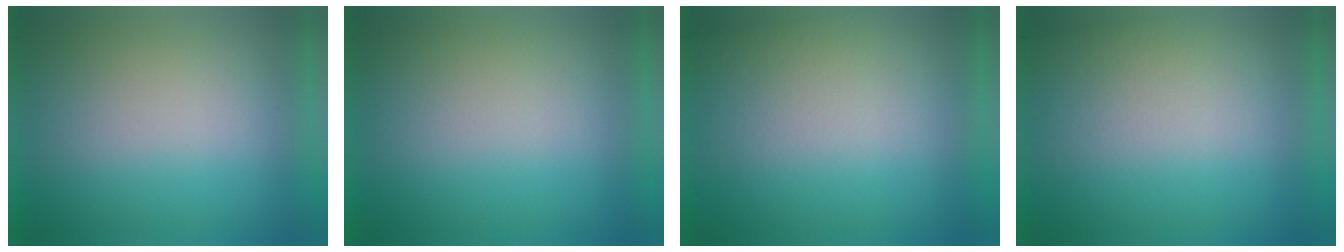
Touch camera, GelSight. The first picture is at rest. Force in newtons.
{"total": 0.0}
{"total": 2.9}
{"total": 2.8}